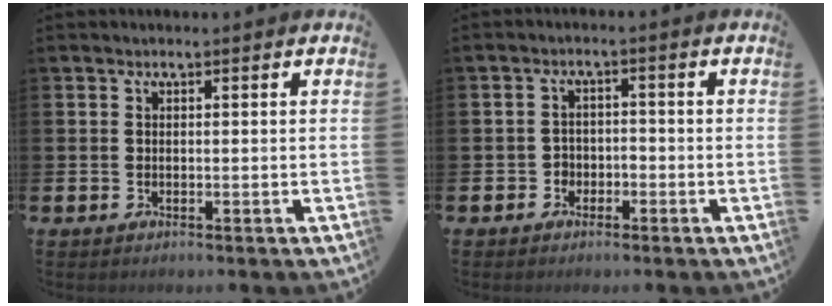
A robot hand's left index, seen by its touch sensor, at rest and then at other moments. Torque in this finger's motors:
{"motor_torque": [0.03, 0.13, 0.01, 0.00]}